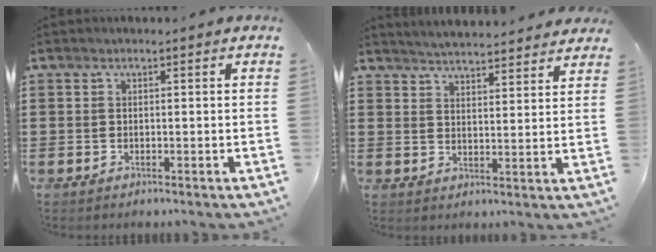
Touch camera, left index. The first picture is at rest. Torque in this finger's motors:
{"motor_torque": [2.14, 0.00, 0.02, -0.06]}